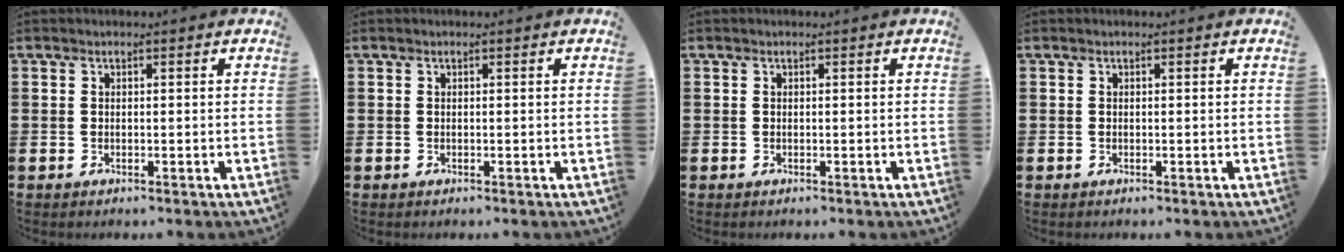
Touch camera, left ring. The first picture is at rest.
{"total": 0.0}
{"total": 0.0}
{"total": 0.0}